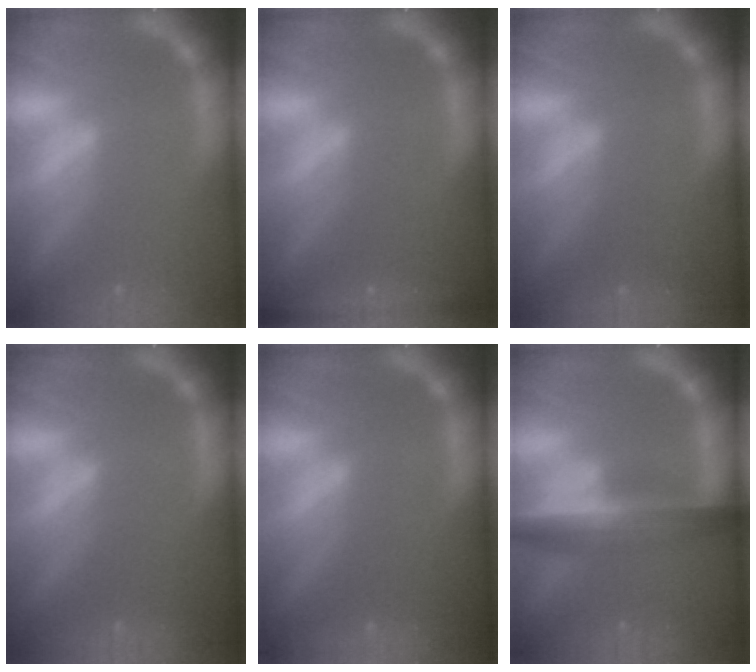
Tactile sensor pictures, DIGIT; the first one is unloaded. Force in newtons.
{"total": 3.5}
{"total": 10.0}
{"total": 9.0}
{"total": 9.5}
{"total": 7.0}